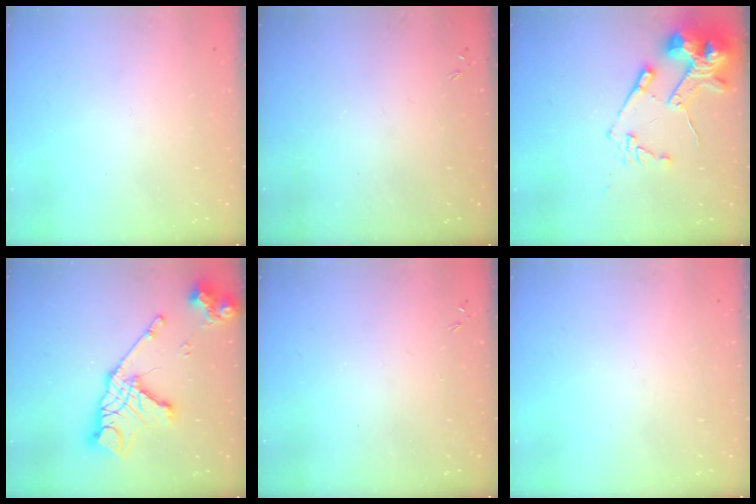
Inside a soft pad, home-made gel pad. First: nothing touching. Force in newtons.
{"total": 0.0}
{"total": 17.2, "press": 17.0, "slide": 2.3}
{"total": 18.0, "press": 17.8, "slide": 2.0}
{"total": 0.0}
{"total": 0.0}